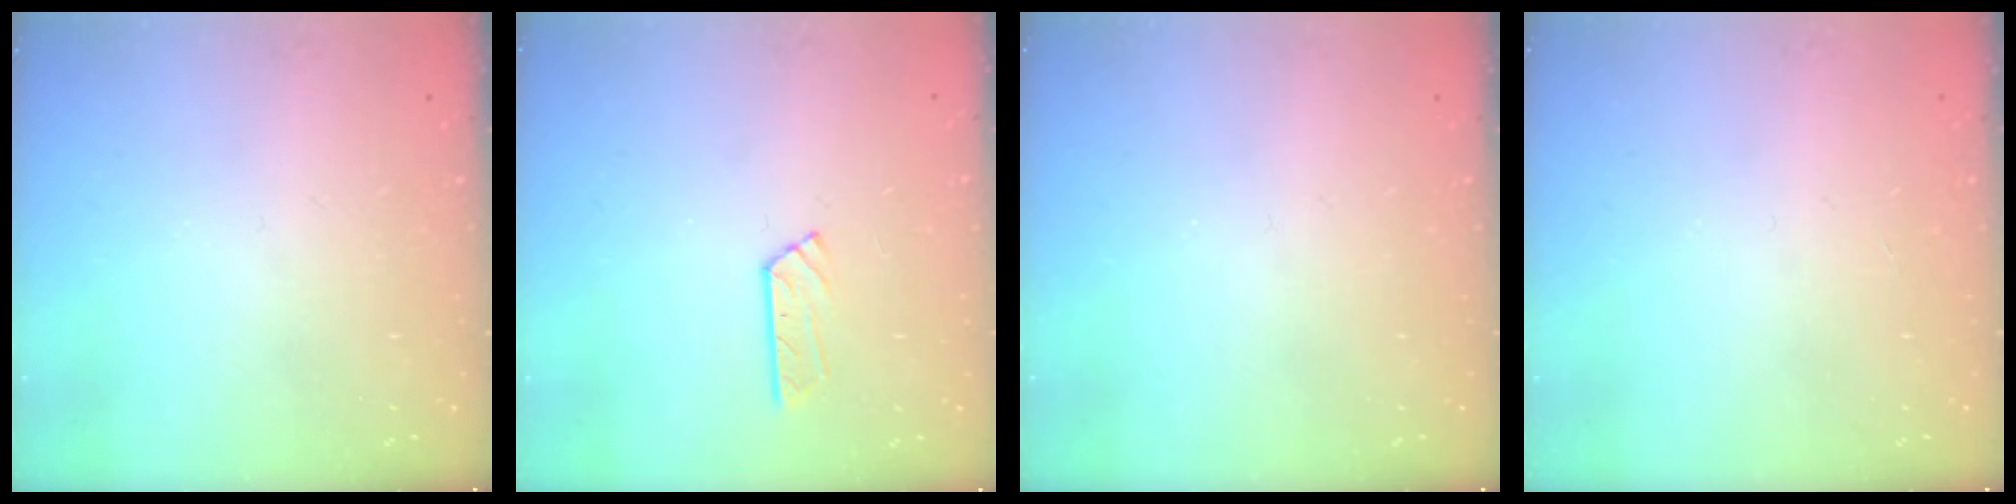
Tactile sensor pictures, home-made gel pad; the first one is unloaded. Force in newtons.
{"total": 3.7, "press": 3.7, "slide": 0.5}
{"total": 0.0}
{"total": 0.0}